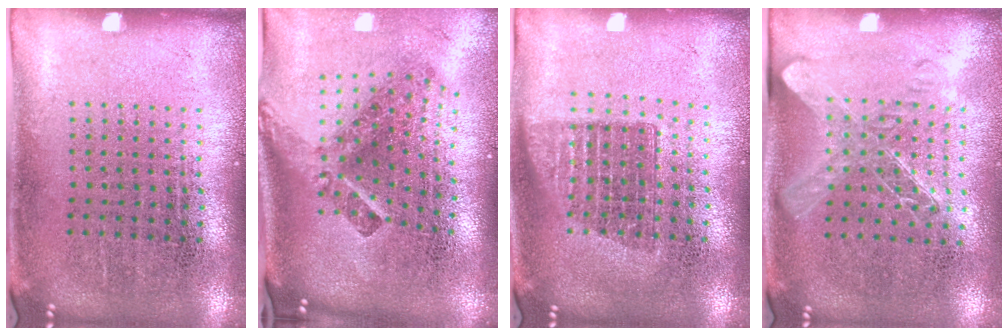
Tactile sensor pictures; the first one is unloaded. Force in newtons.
{"total": 2.8, "press": 1.7, "slide": 2.2}
{"total": 1.4, "press": 1.2, "slide": 0.8}
{"total": 1.4, "press": 1.2, "slide": 0.7}